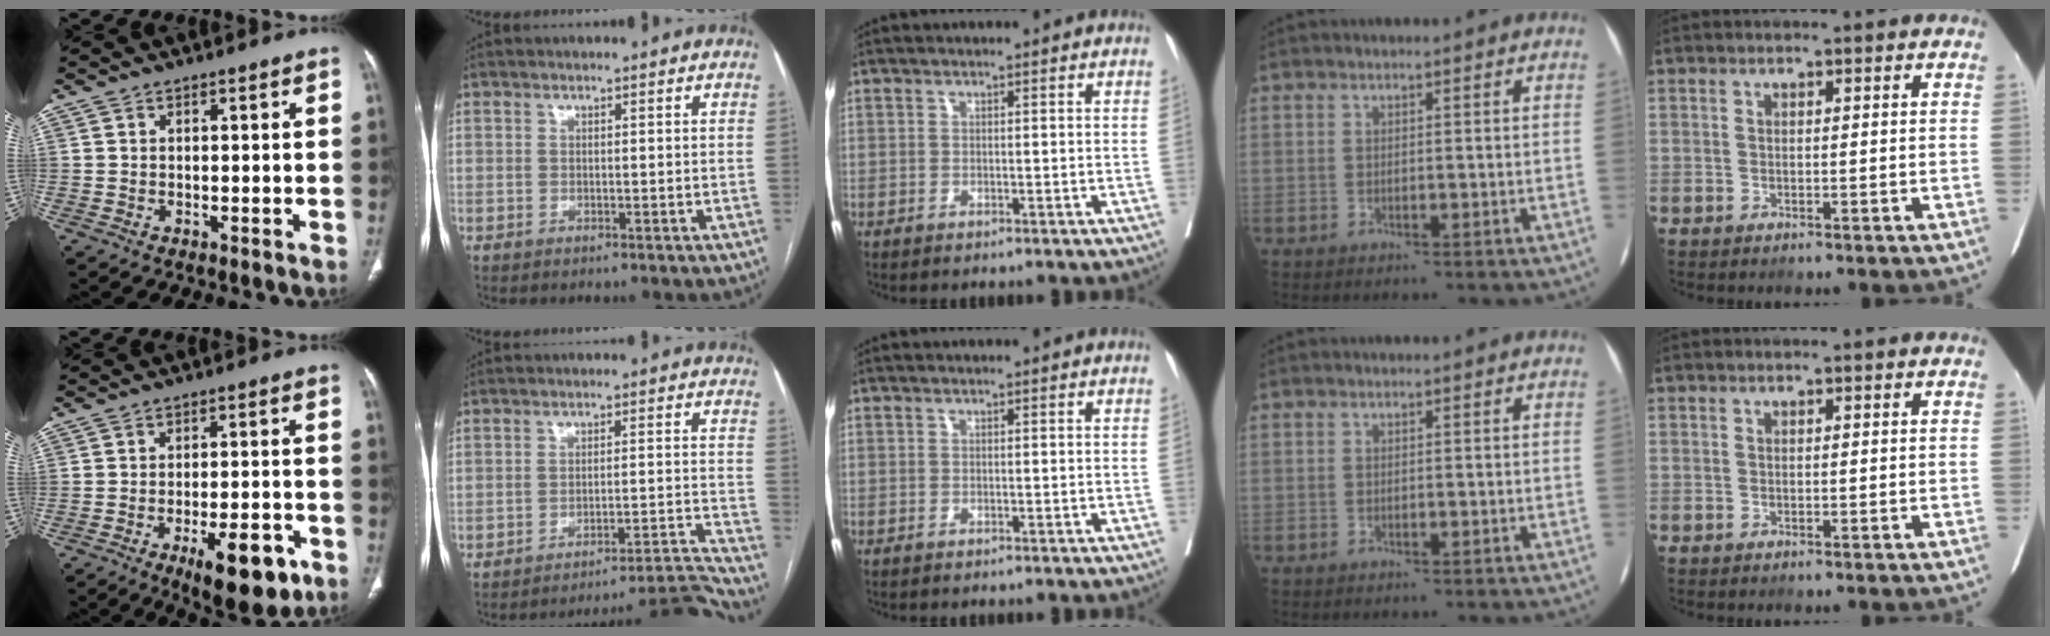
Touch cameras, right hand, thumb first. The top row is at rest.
{"thumb": {"total": 12.4, "force": [-6.1, 4.5, 9.8], "torque": [-0.124, 0.019, -0.079]}, "index": {"total": 14.2, "force": [-13.9, -2.6, 0.4], "torque": [0.021, 0.019, -0.186]}}